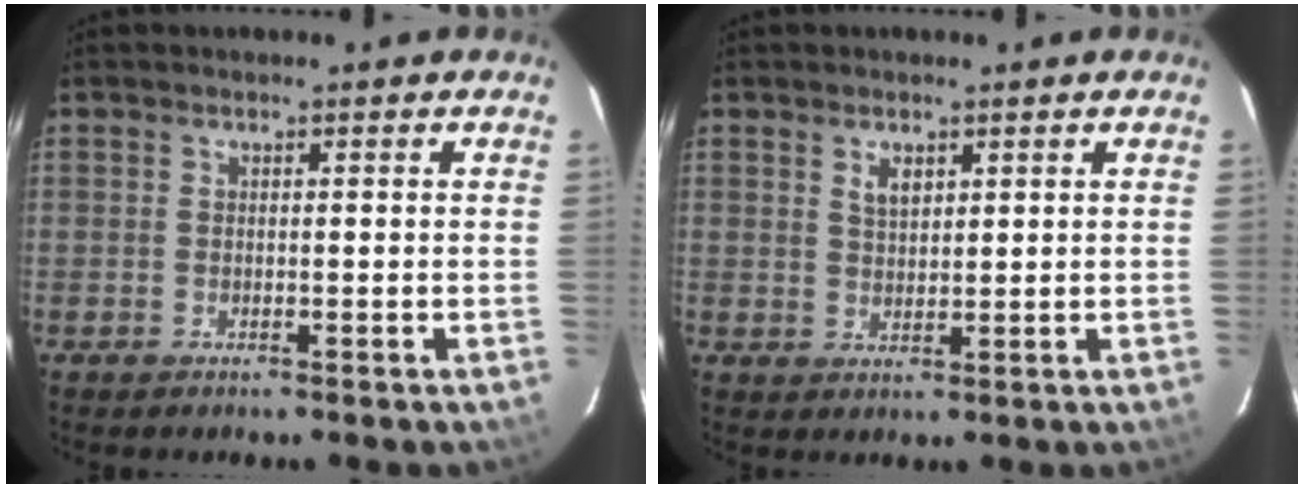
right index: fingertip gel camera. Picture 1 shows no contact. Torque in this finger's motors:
{"motor_torque": [-0.03, 0.06, 0.09, 0.03]}